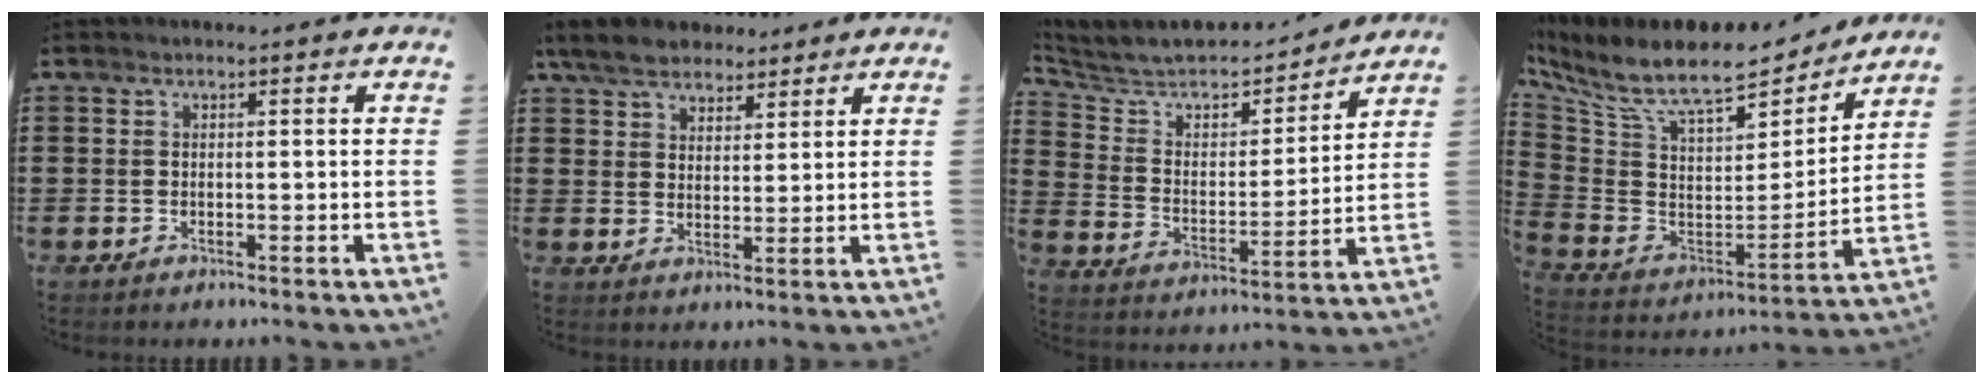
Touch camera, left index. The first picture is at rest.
{"total": 6.2, "force": [5.1, 2.8, 1.9], "torque": [-0.058, 0.001, 0.097]}
{"total": 5.6, "force": [4.8, 2.2, 1.9], "torque": [-0.068, -0.035, 0.076]}
{"total": 10.9, "force": [8.7, 2.9, 6.0], "torque": [-0.152, -0.057, 0.152]}